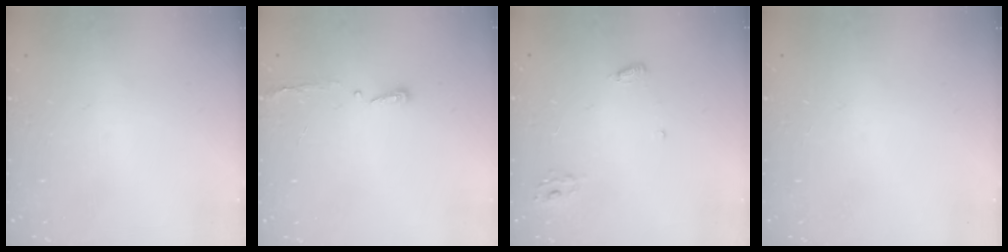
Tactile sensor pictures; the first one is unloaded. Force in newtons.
{"total": 3.7, "press": 3.7, "slide": 0.6}
{"total": 4.7, "press": 4.7, "slide": 0.4}
{"total": 0.0}